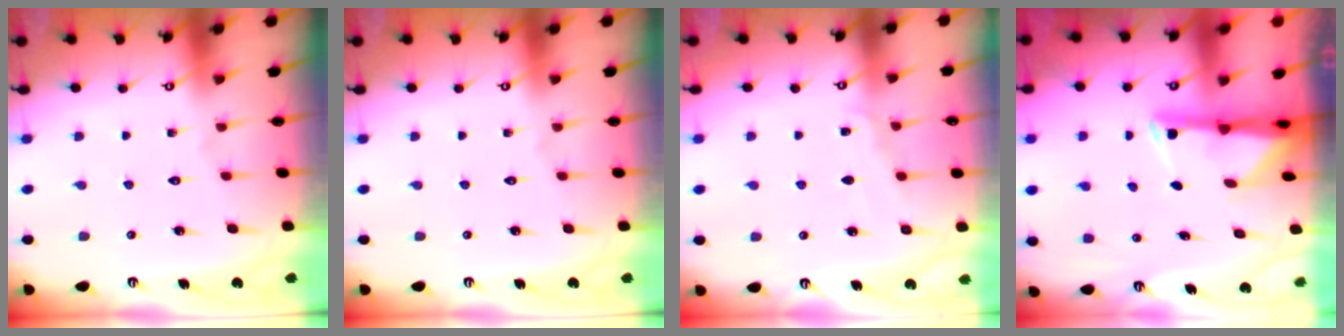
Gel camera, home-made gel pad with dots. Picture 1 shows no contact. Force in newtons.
{"total": 0.0}
{"total": 4.7, "press": 4.7, "slide": 0.6}
{"total": 2.7, "press": 2.6, "slide": 0.7}